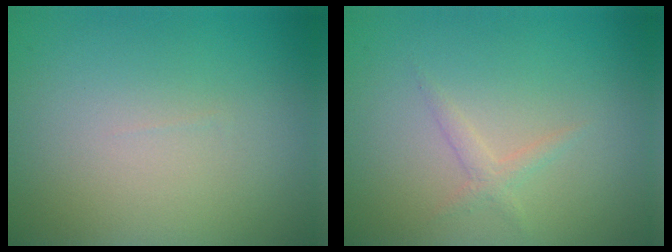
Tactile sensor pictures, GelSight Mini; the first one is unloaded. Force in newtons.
{"total": 1.2, "press": 1.2, "slide": 0.1}